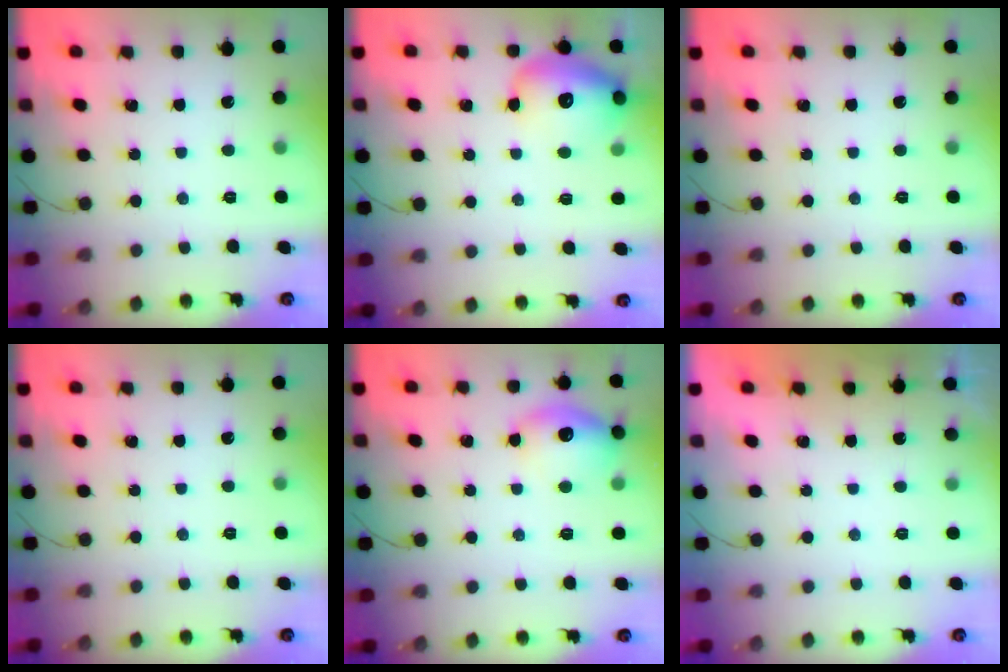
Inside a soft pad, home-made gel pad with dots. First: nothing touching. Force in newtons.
{"total": 14.8, "press": 14.6, "slide": 2.1}
{"total": 0.0}
{"total": 0.0}
{"total": 13.0, "press": 13.0, "slide": 0.6}
{"total": 0.0}